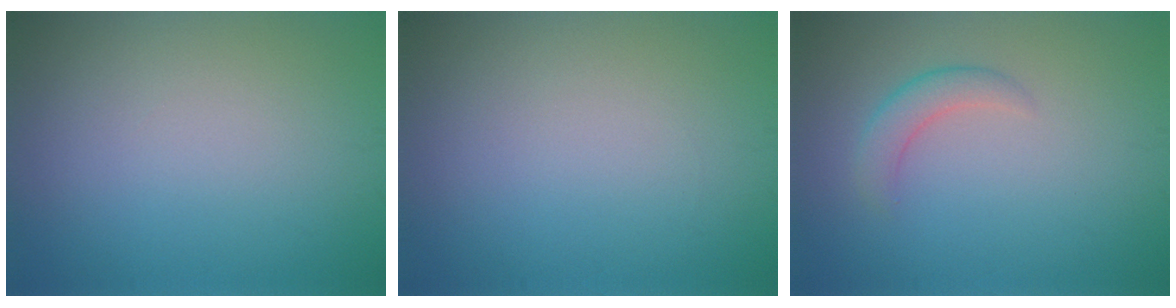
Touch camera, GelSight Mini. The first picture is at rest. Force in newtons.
{"total": 0.0}
{"total": 2.1, "press": 2.1, "slide": 0.1}